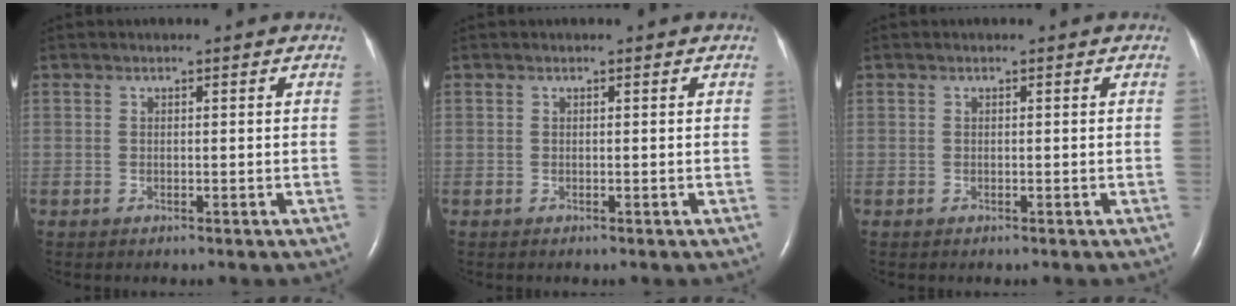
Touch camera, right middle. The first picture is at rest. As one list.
[{"total": 0.0}, {"total": 0.0}]